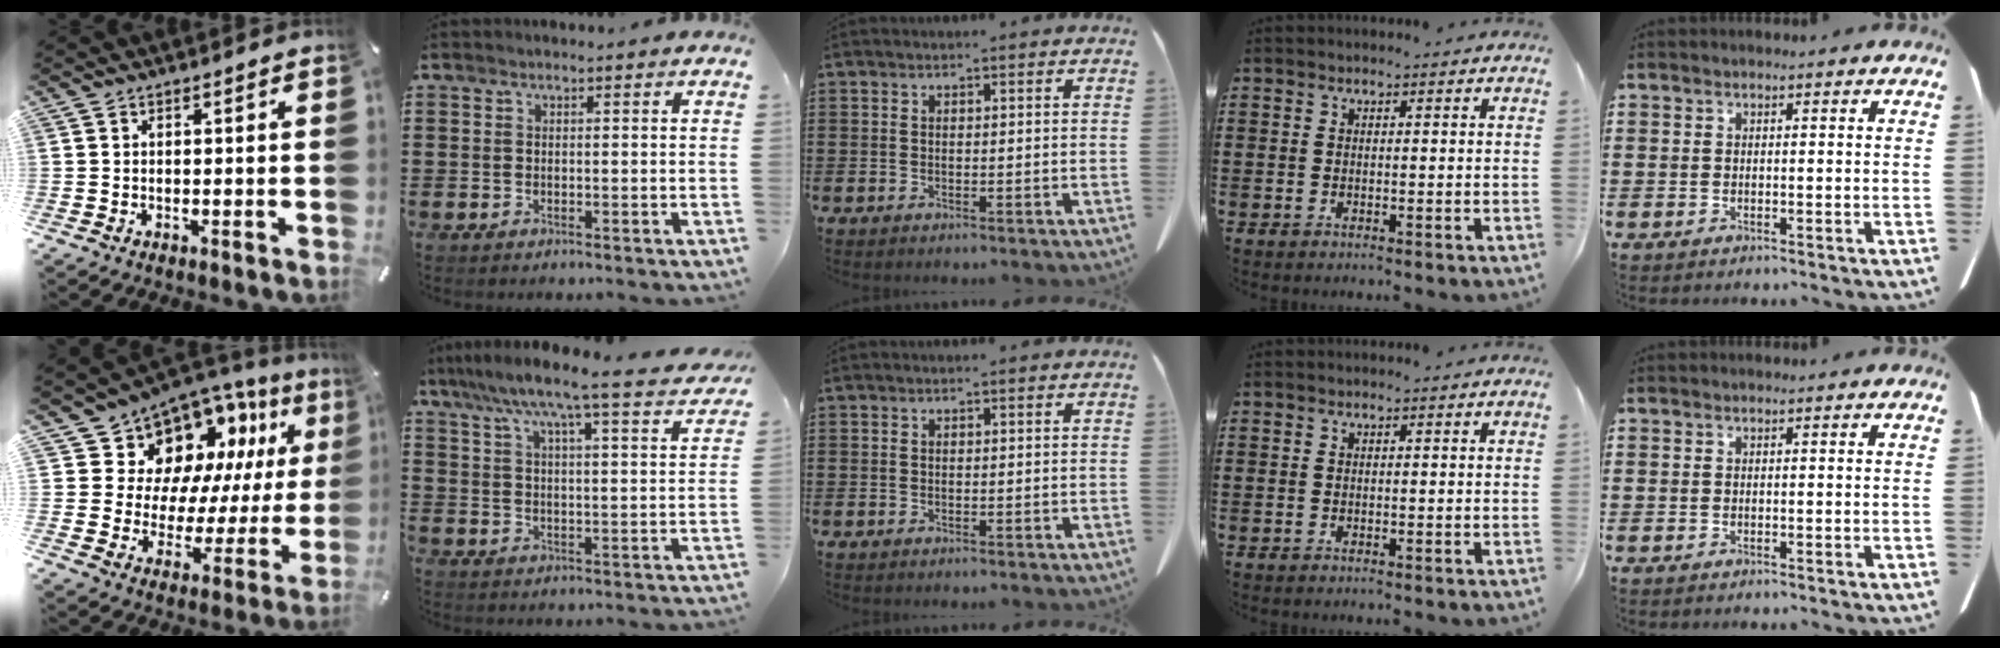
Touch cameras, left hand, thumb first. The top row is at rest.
{"thumb": {"total": 12.8, "force": [8.1, 9.1, 4.0], "torque": [-0.073, -0.082, 0.149]}, "index": {"total": 7.8, "force": [6.6, -0.1, 4.1], "torque": [-0.105, -0.038, 0.107]}}